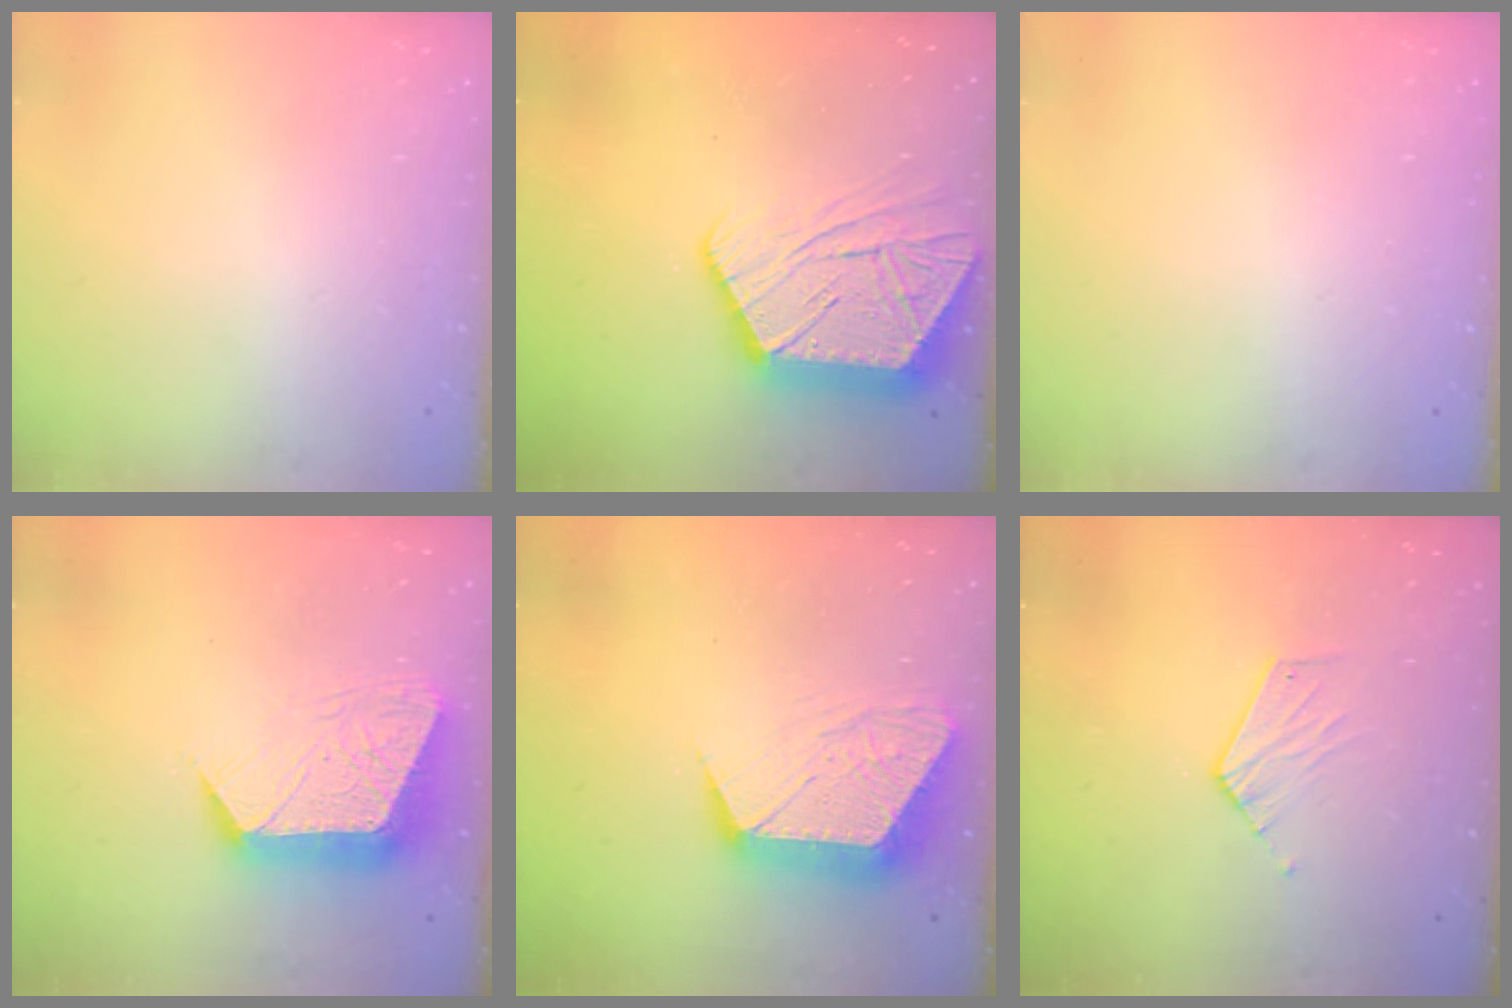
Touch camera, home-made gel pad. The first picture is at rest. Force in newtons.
{"total": 16.9, "press": 16.9, "slide": 1.2}
{"total": 0.0}
{"total": 13.1, "press": 13.1, "slide": 1.2}
{"total": 13.5, "press": 13.5, "slide": 1.0}
{"total": 6.4, "press": 6.4, "slide": 0.5}